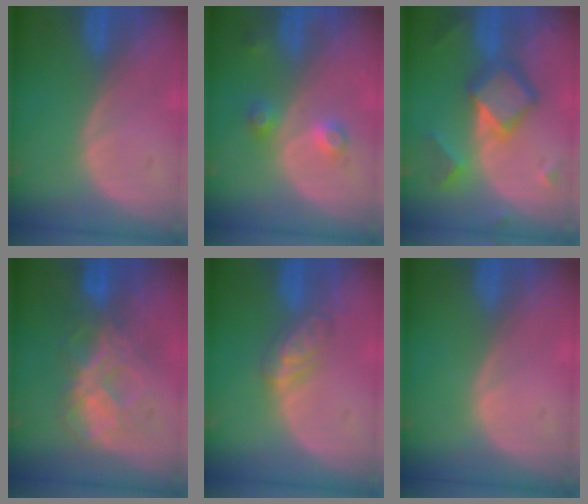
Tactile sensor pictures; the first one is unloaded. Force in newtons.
{"total": 3.8, "press": 3.5, "slide": 1.4}
{"total": 7.9, "press": 7.9, "slide": 0.6}
{"total": 7.8, "press": 7.3, "slide": 2.8}
{"total": 4.6, "press": 4.5, "slide": 1.0}
{"total": 0.0}